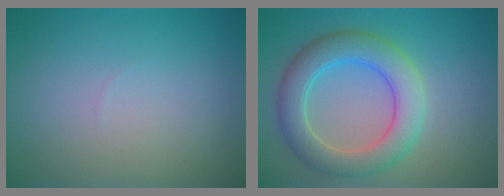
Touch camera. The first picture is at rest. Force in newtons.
{"total": 5.9, "press": 5.9, "slide": 0.3}